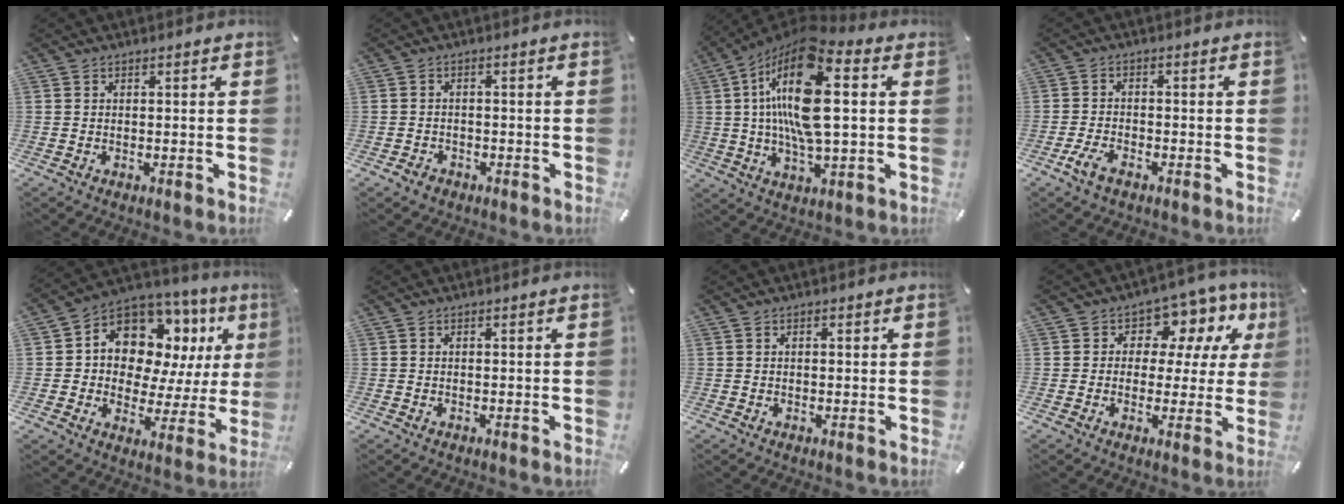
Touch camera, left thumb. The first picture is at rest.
{"total": 2.0, "force": [-1.1, 1.6, 0.5], "torque": [-0.010, 0.006, -0.025]}
{"total": 21.8, "force": [4.0, 8.4, 19.8], "torque": [-0.403, -0.003, 0.057]}
{"total": 4.1, "force": [-2.4, 2.0, 2.6], "torque": [-0.068, 0.004, -0.051]}
{"total": 12.1, "force": [6.8, 8.6, 5.1], "torque": [-0.094, -0.063, 0.127]}
{"total": 0.0}
{"total": 0.8, "force": [0.2, 0.5, 0.6], "torque": [-0.011, 0.004, 0.003]}
{"total": 9.2, "force": [3.4, 7.0, 4.9], "torque": [-0.067, -0.026, 0.062]}